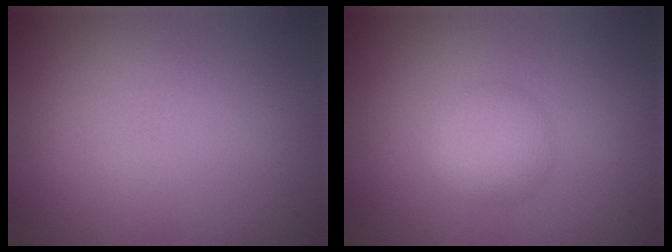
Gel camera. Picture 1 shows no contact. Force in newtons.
{"total": 2.4, "press": 2.4, "slide": 0.1}